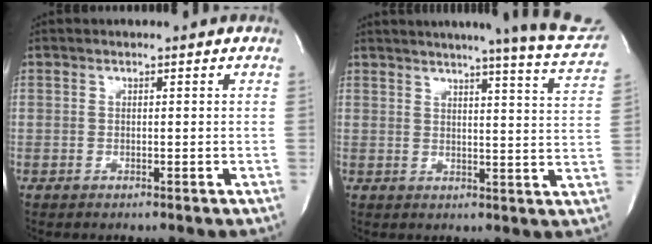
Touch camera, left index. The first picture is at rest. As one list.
[{"total": 18.6, "force": [16.7, -0.1, 8.2], "torque": [-0.110, -0.054, 0.186]}]